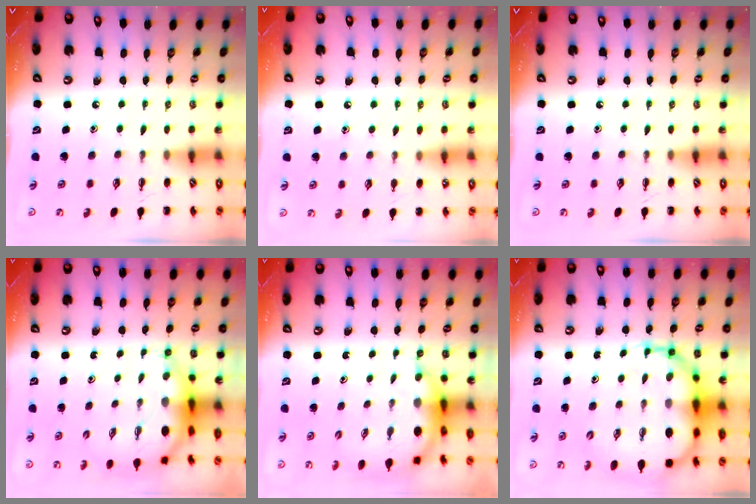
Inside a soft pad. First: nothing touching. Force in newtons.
{"total": 6.7, "press": 6.3, "slide": 2.1}
{"total": 0.0}
{"total": 6.4, "press": 6.2, "slide": 1.8}
{"total": 6.6, "press": 6.5, "slide": 1.4}
{"total": 16.7, "press": 16.0, "slide": 4.7}